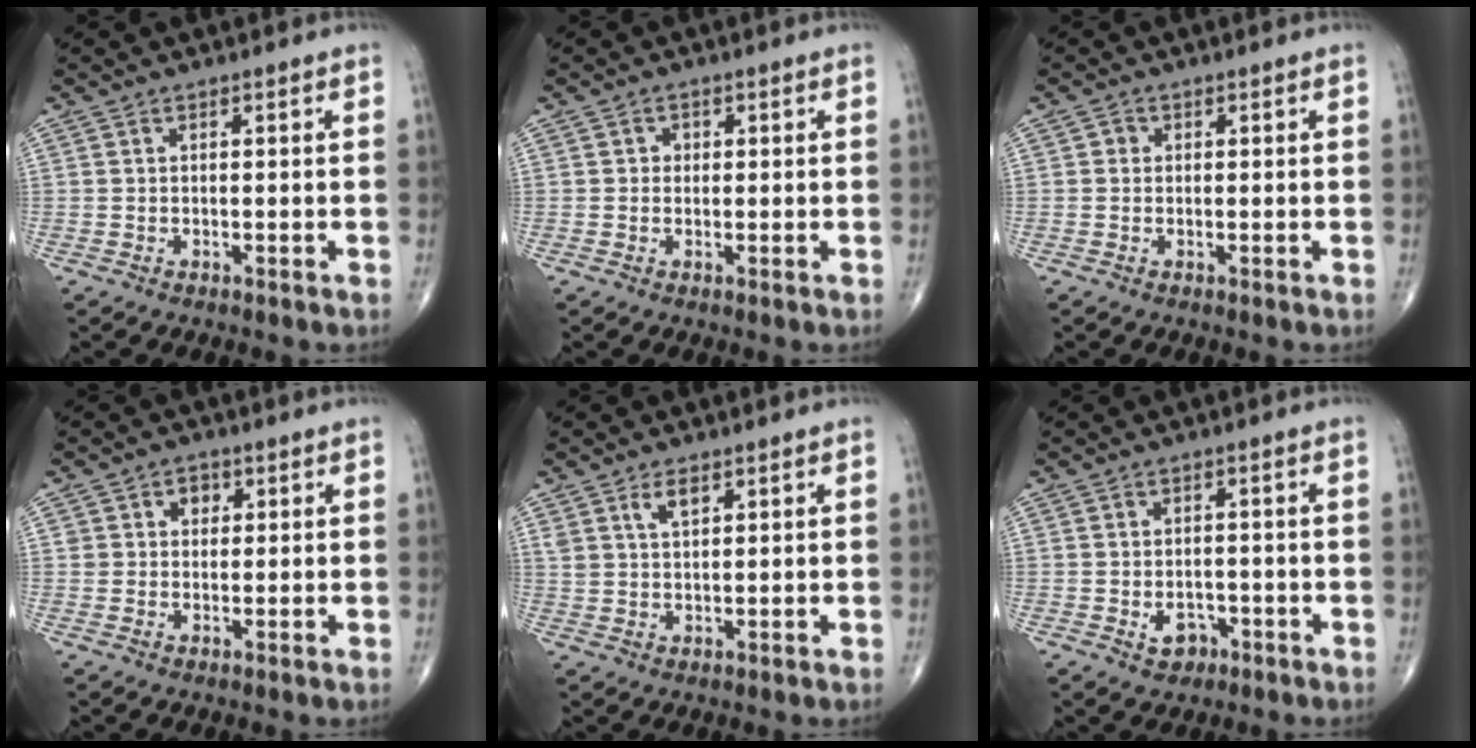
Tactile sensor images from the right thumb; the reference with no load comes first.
{"total": 1.5, "force": [0.2, 1.4, 0.5], "torque": [0.003, 0.003, -0.001]}
{"total": 1.1, "force": [0.1, 1.0, 0.3], "torque": [0.001, 0.002, -0.002]}
{"total": 3.4, "force": [1.2, 2.8, 1.5], "torque": [0.000, -0.002, 0.015]}
{"total": 3.8, "force": [2.2, 1.8, 2.5], "torque": [-0.041, -0.011, 0.043]}
{"total": 3.6, "force": [-1.4, 2.7, 1.9], "torque": [-0.014, 0.007, -0.017]}